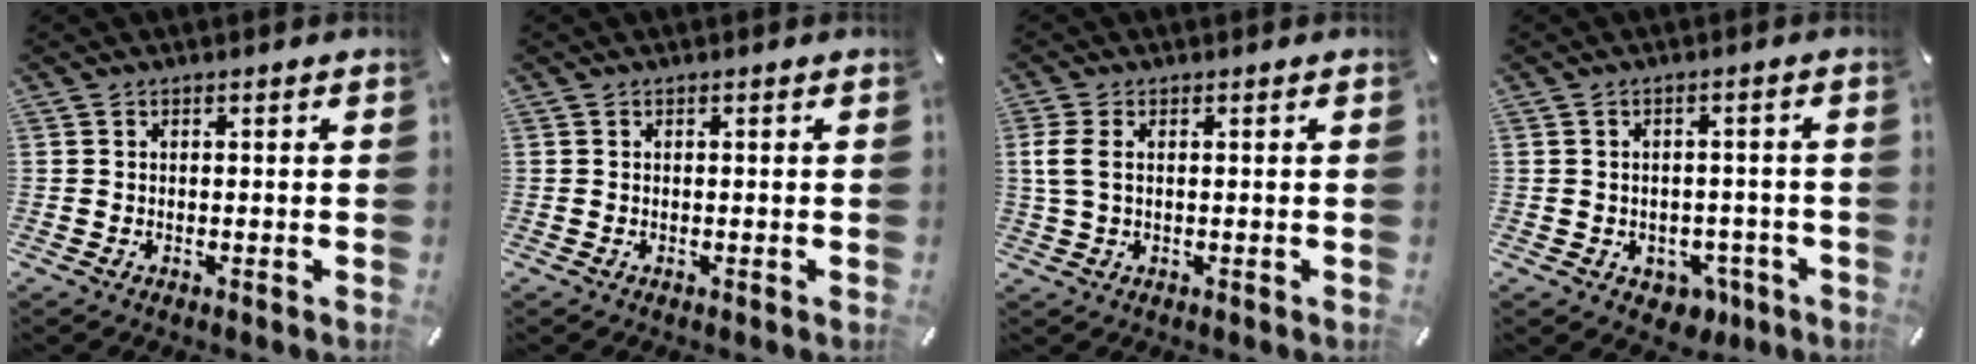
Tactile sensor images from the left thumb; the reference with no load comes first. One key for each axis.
{"total": 0.0}
{"total": 3.9, "fx": 0.6, "fy": 1.9, "fz": 3.3, "tx": -0.081, "ty": -0.001, "tz": 0.007}
{"total": 4.6, "fx": -1.6, "fy": 3.9, "fz": 1.7, "tx": -0.022, "ty": 0.014, "tz": -0.028}